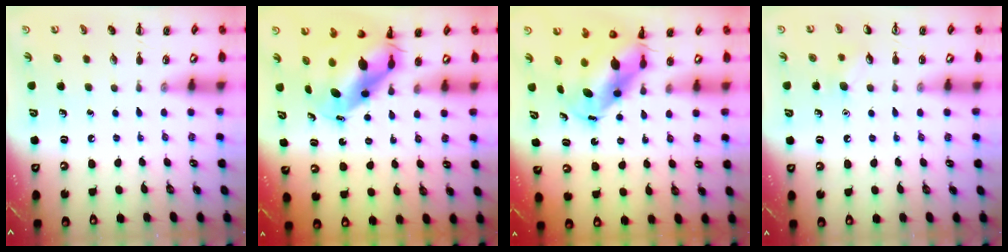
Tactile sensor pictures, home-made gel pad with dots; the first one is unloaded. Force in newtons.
{"total": 8.2, "press": 8.0, "slide": 1.9}
{"total": 7.9, "press": 7.7, "slide": 1.9}
{"total": 6.1, "press": 5.9, "slide": 1.7}